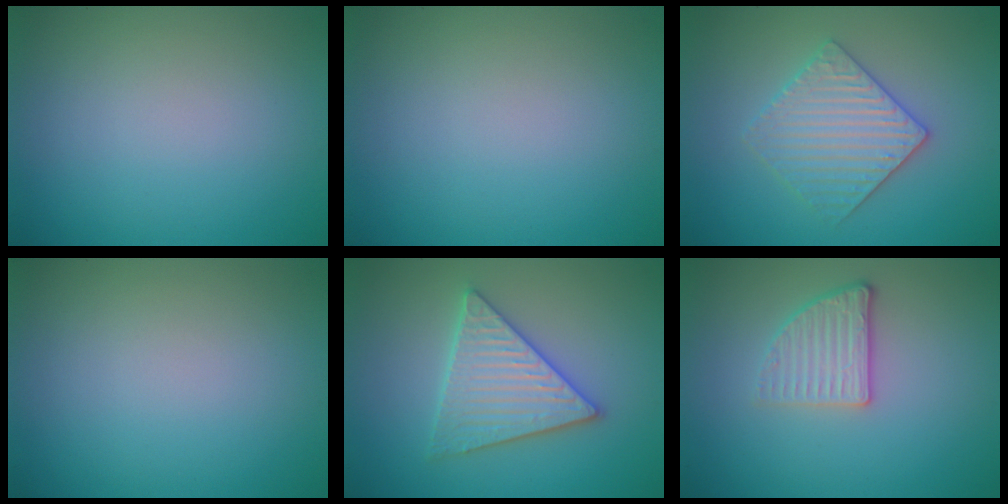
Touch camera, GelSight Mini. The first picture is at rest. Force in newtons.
{"total": 0.0}
{"total": 3.5, "press": 3.4, "slide": 0.7}
{"total": 0.0}
{"total": 5.3, "press": 5.3, "slide": 0.5}
{"total": 2.6, "press": 2.3, "slide": 1.3}